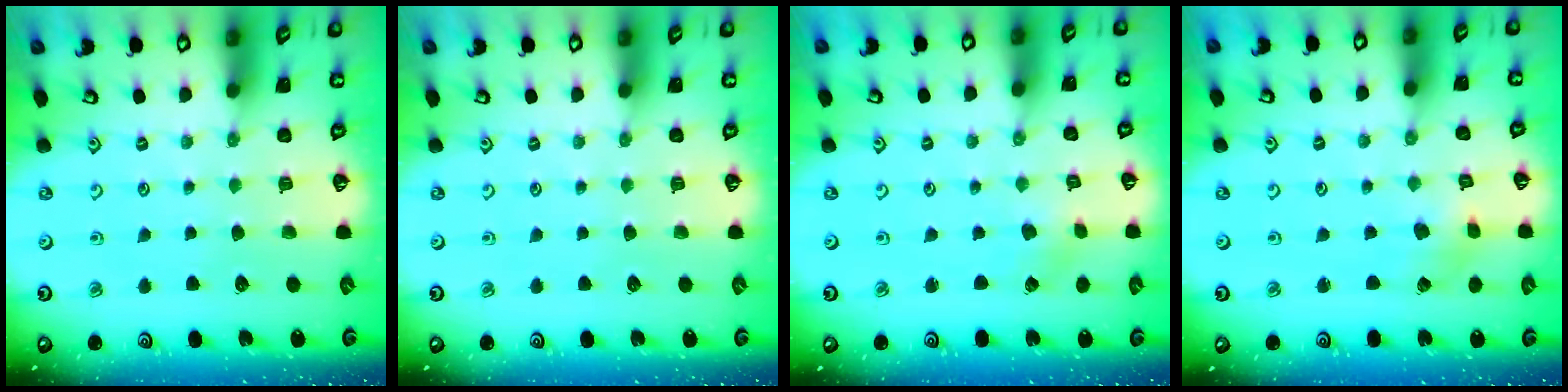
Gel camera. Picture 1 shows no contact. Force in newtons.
{"total": 0.0}
{"total": 0.8, "press": 0.7, "slide": 0.2}
{"total": 2.7, "press": 2.7, "slide": 0.4}